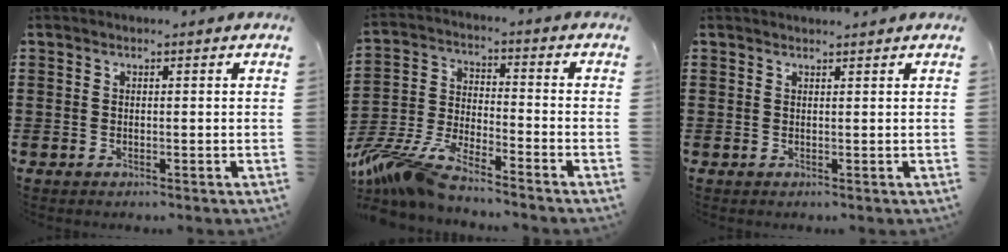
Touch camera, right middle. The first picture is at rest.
{"total": 9.0, "force": [-8.1, 0.5, 3.8], "torque": [-0.107, -0.012, -0.170]}
{"total": 0.9, "force": [0.8, -0.2, 0.0], "torque": [-0.003, -0.003, 0.018]}